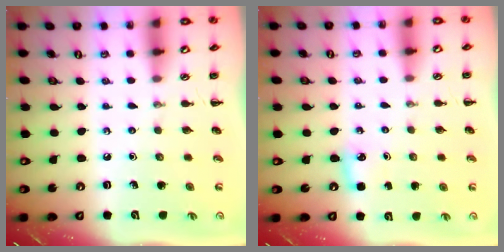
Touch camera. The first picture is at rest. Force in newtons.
{"total": 3.1, "press": 2.9, "slide": 1.1}